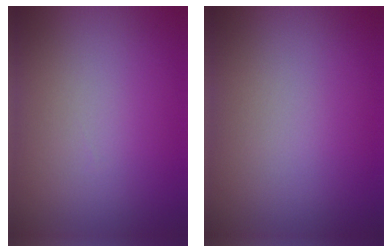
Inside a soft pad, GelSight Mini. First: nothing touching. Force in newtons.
{"total": 0.0}